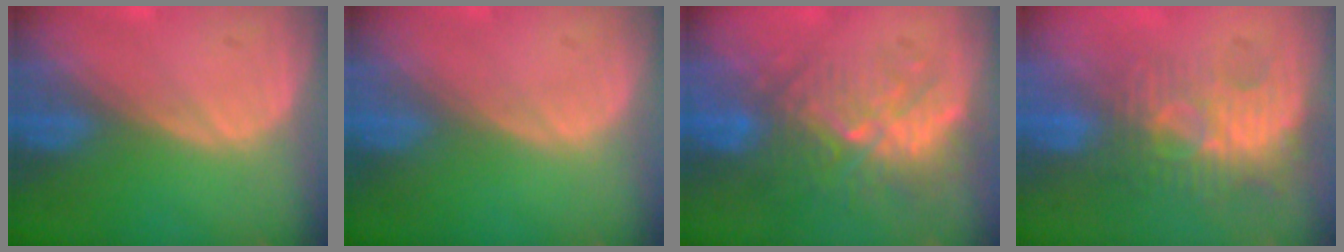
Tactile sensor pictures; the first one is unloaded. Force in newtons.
{"total": 0.0}
{"total": 9.4, "press": 8.7, "slide": 3.5}
{"total": 9.9, "press": 8.5, "slide": 5.0}